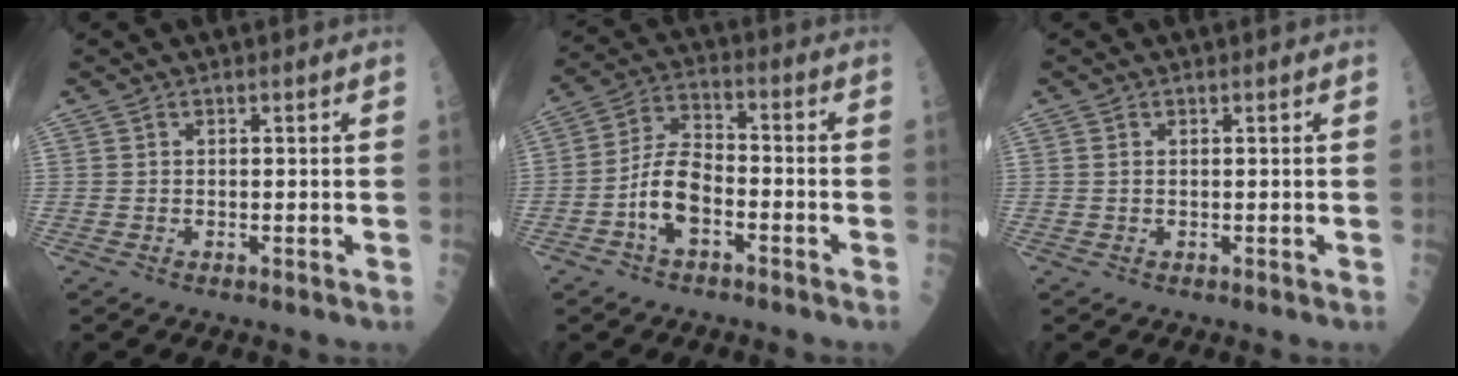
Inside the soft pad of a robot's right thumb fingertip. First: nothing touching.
{"total": 9.0, "force": [-3.3, 4.6, 7.0], "torque": [-0.132, 0.039, -0.068]}
{"total": 0.6, "force": [0.1, 0.4, 0.4], "torque": [-0.009, 0.002, 0.002]}